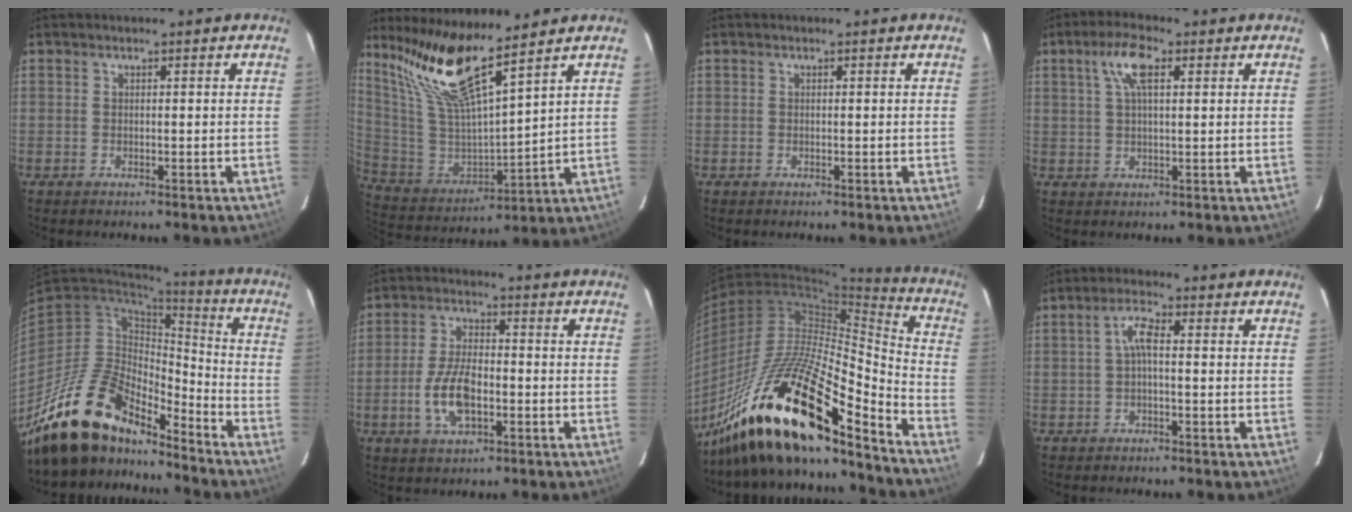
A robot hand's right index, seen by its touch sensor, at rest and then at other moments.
{"total": 15.0, "force": [11.4, 1.4, 9.7], "torque": [-0.179, -0.006, 0.238]}
{"total": 0.0}
{"total": 6.0, "force": [2.4, 2.1, 5.1], "torque": [-0.097, 0.013, 0.046]}
{"total": 18.3, "force": [-15.3, 6.4, 7.7], "torque": [-0.154, 0.005, -0.275]}
{"total": 9.3, "force": [-2.7, 4.4, 7.7], "torque": [-0.161, 0.000, -0.048]}
{"total": 24.7, "force": [-17.7, 5.8, 16.2], "torque": [-0.300, -0.023, -0.330]}
{"total": 3.2, "force": [-0.3, 0.9, 3.1], "torque": [-0.063, 0.011, -0.005]}